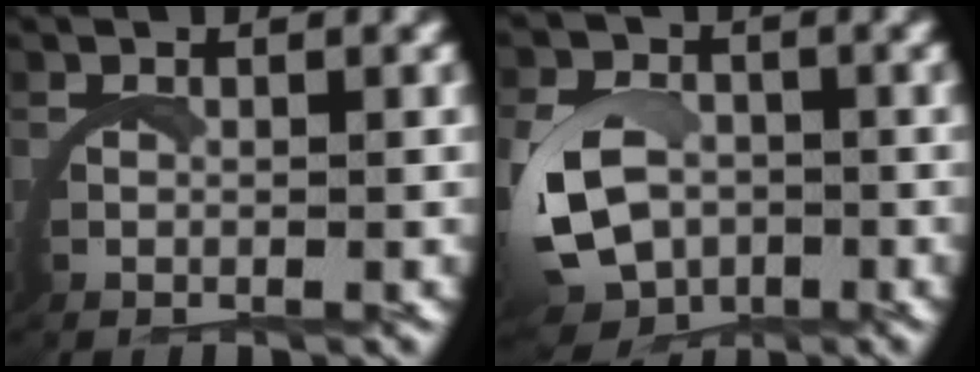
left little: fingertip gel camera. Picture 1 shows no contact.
{"total": 6.9, "force": [-1.7, 5.7, 3.5], "torque": [-0.094, -0.035, -0.019]}